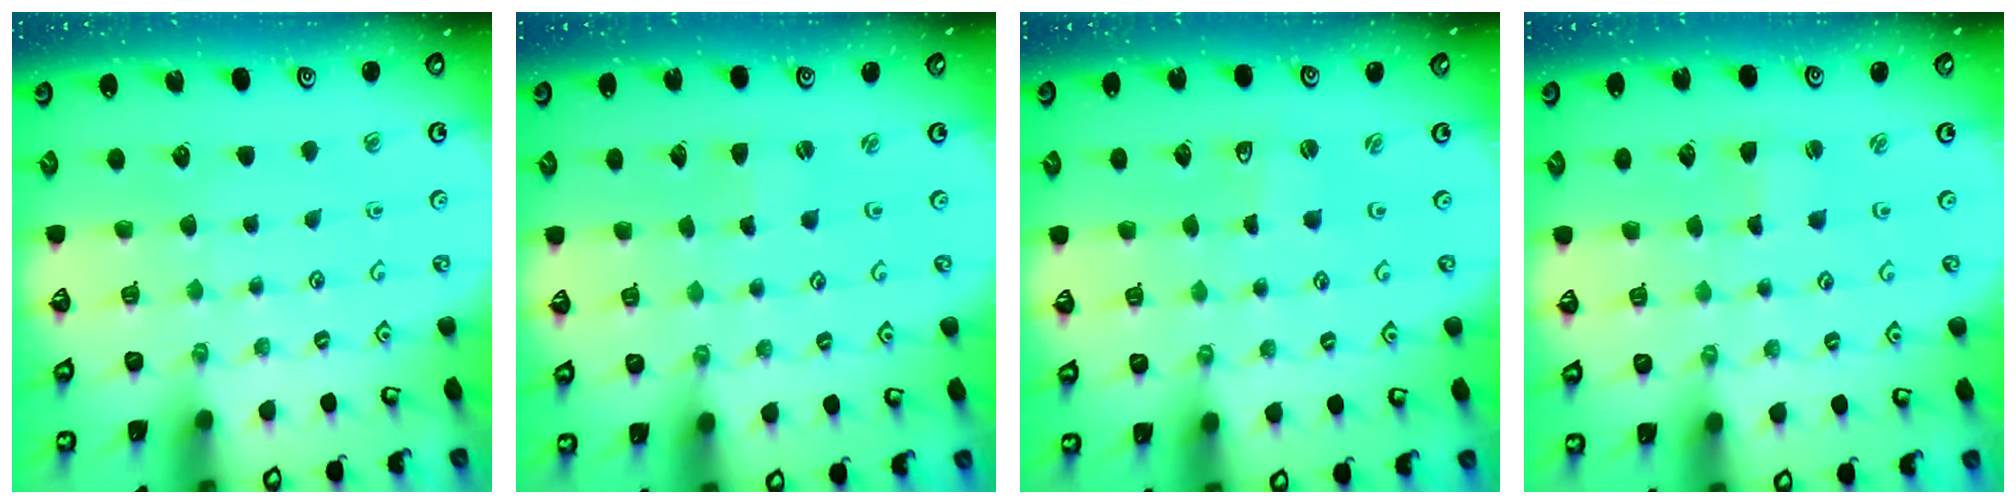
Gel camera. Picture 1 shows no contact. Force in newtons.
{"total": 0.6, "press": 0.6, "slide": 0.1}
{"total": 0.8, "press": 0.7, "slide": 0.2}
{"total": 0.6, "press": 0.6, "slide": 0.0}